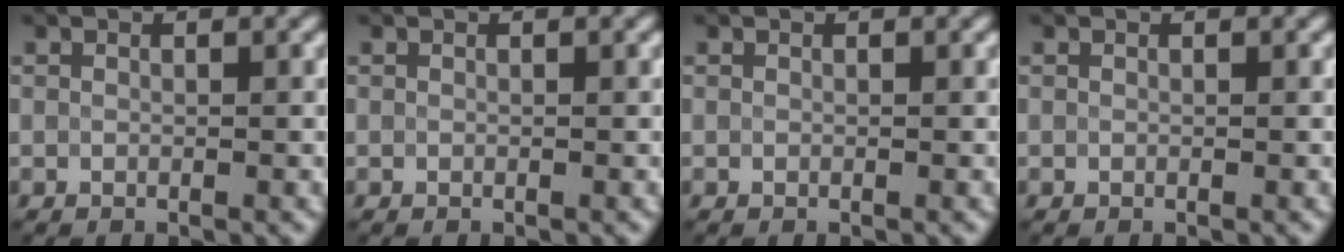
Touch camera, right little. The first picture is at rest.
{"total": 0.0}
{"total": 0.0}
{"total": 0.0}